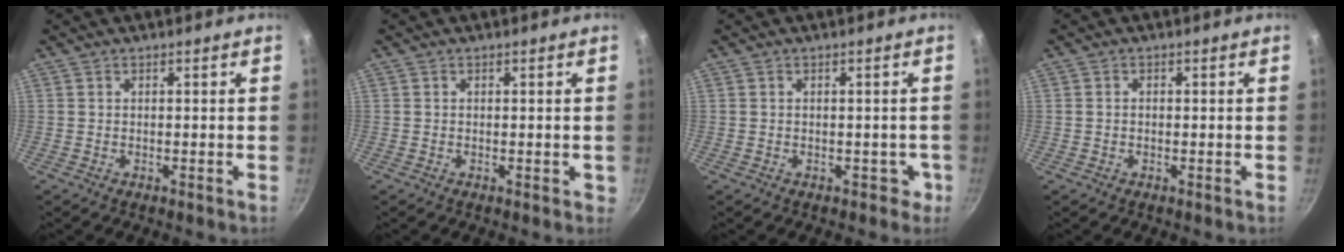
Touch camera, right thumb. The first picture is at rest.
{"total": 1.1, "force": [-0.1, 0.6, 0.9], "torque": [-0.003, 0.001, -0.002]}
{"total": 2.4, "force": [-0.7, 2.1, 1.1], "torque": [0.010, 0.017, 0.001]}
{"total": 0.8, "force": [-0.1, 0.6, 0.4], "torque": [-0.007, 0.004, -0.002]}